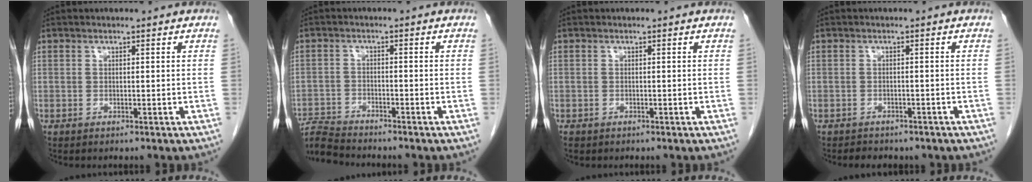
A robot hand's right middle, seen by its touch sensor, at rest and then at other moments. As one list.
[{"total": 6.2, "force": [-6.2, -0.1, 0.5], "torque": [-0.007, -0.005, -0.112]}, {"total": 1.6, "force": [-1.1, 1.1, 0.5], "torque": [-0.012, -0.001, -0.016]}, {"total": 4.2, "force": [-3.4, 2.0, 1.3], "torque": [-0.023, 0.000, -0.032]}]